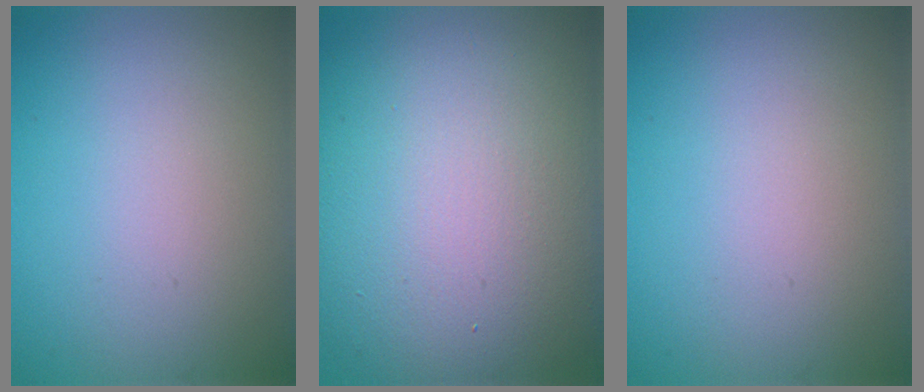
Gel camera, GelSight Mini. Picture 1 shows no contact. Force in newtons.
{"total": 16.6, "press": 16.6, "slide": 0.6}
{"total": 0.0}